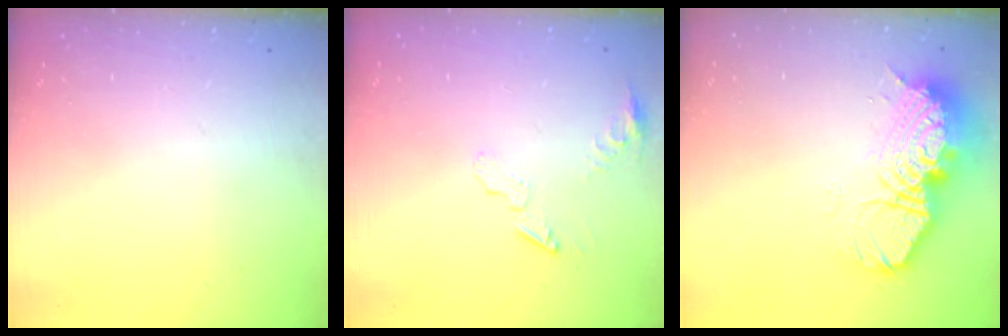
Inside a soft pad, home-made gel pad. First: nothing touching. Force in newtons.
{"total": 6.6, "press": 6.6, "slide": 0.3}
{"total": 17.0, "press": 17.0, "slide": 1.5}